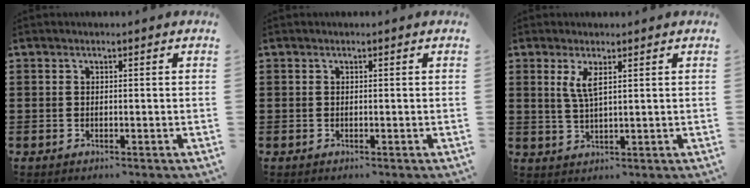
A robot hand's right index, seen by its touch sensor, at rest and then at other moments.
{"total": 0.0}
{"total": 3.5, "force": [1.5, 0.9, 3.0], "torque": [-0.065, 0.003, 0.025]}